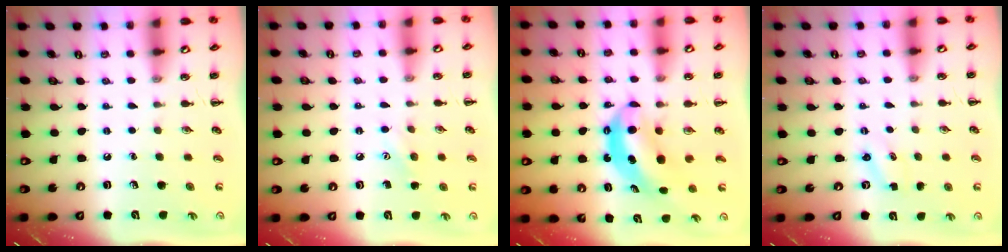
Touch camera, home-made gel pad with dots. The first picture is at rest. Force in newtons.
{"total": 6.5, "press": 6.3, "slide": 1.7}
{"total": 6.6, "press": 6.5, "slide": 1.3}
{"total": 1.3, "press": 1.2, "slide": 0.4}